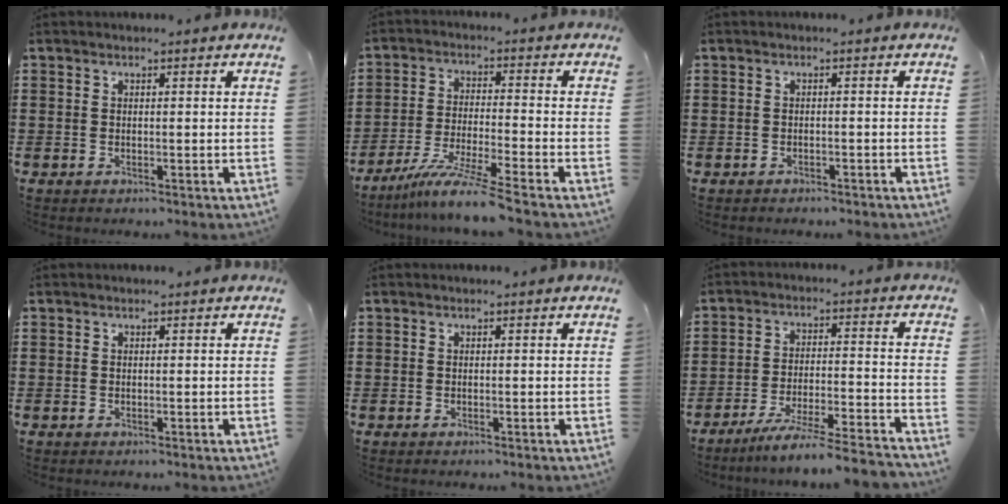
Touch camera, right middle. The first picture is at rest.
{"total": 7.3, "force": [-6.0, -0.6, 4.1], "torque": [-0.083, -0.020, -0.116]}
{"total": 0.8, "force": [-0.8, 0.2, 0.1], "torque": [-0.004, 0.000, -0.017]}
{"total": 0.0}
{"total": 0.0}
{"total": 6.7, "force": [-6.1, -0.6, 2.8], "torque": [-0.052, -0.015, -0.116]}